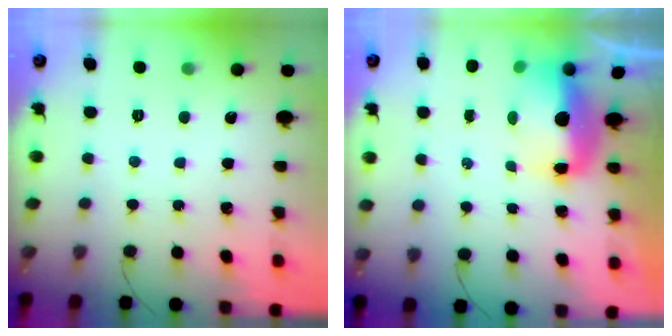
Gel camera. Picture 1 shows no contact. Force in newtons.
{"total": 7.6, "press": 7.6, "slide": 1.1}